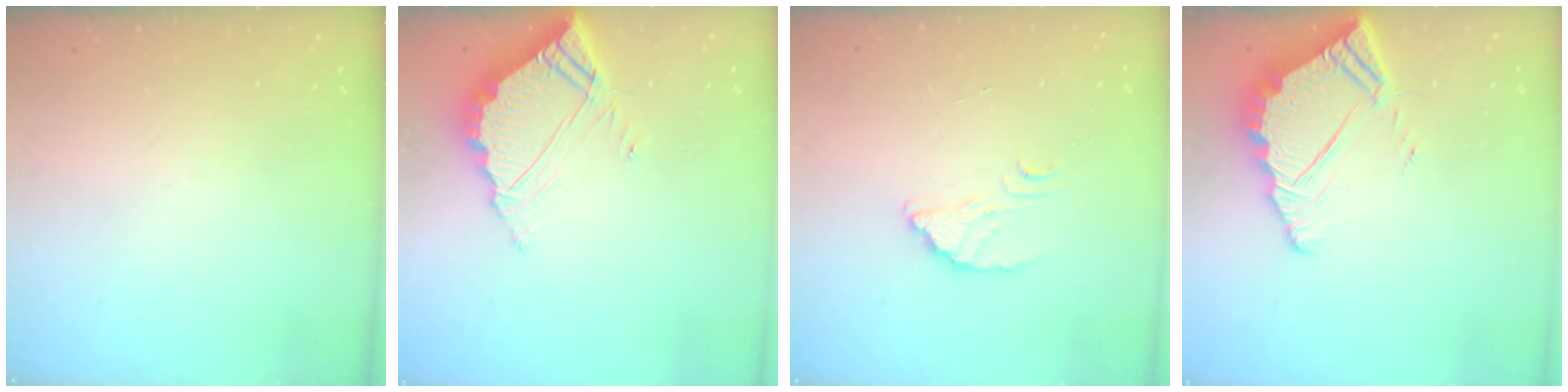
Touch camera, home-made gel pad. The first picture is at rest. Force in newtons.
{"total": 7.9, "press": 7.8, "slide": 0.4}
{"total": 2.6, "press": 2.6, "slide": 0.1}
{"total": 7.1, "press": 7.1, "slide": 0.5}